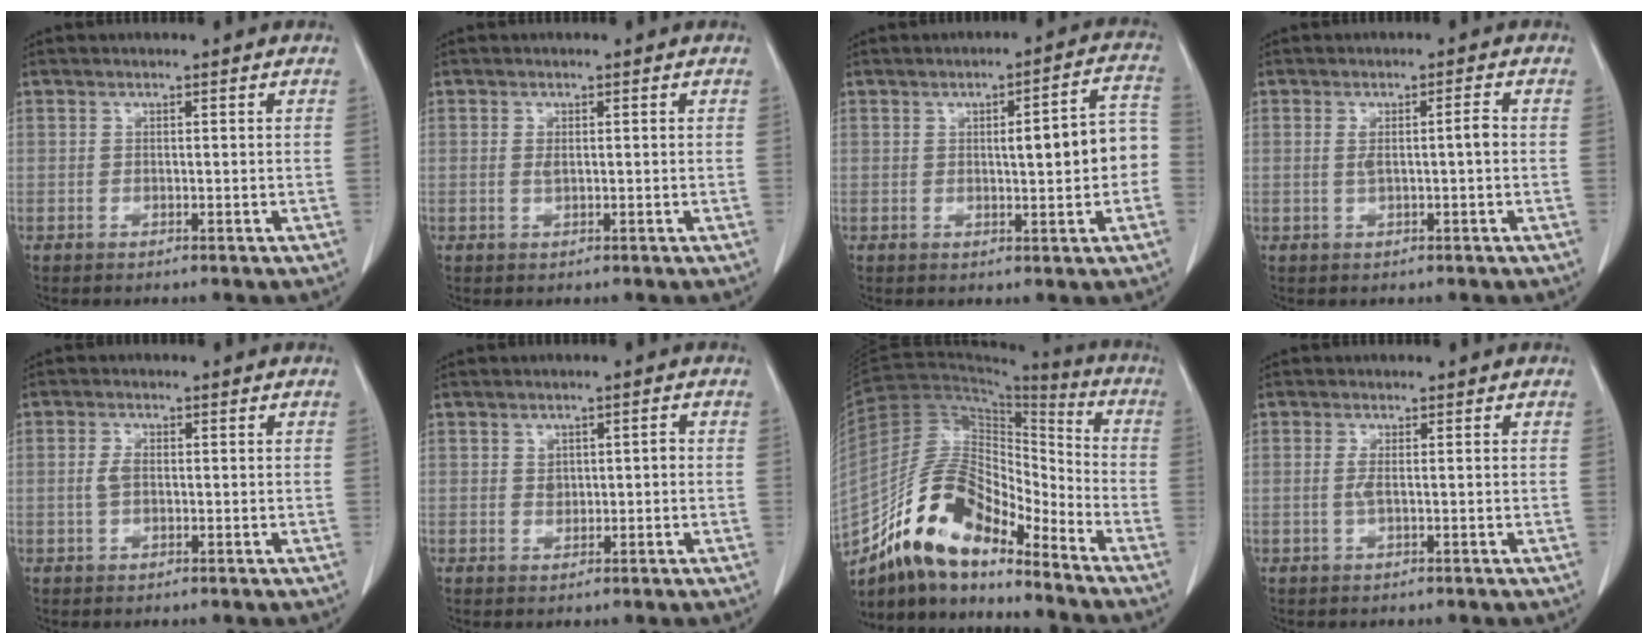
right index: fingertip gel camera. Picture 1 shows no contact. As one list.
[{"total": 0.9, "force": [0.3, 0.4, 0.8], "torque": [-0.014, 0.001, 0.007]}, {"total": 8.0, "force": [-0.3, 1.5, 7.9], "torque": [-0.101, 0.024, -0.003]}, {"total": 2.9, "force": [0.2, 0.2, 2.9], "torque": [-0.054, 0.011, 0.009]}, {"total": 2.2, "force": [-0.1, 1.2, 1.9], "torque": [-0.046, 0.005, -0.004]}, {"total": 2.0, "force": [0.3, 1.5, 1.4], "torque": [-0.019, 0.009, 0.011]}, {"total": 15.5, "force": [-12.2, 5.0, 8.1], "torque": [-0.148, 0.033, -0.223]}, {"total": 1.3, "force": [0.1, 0.1, 1.3], "torque": [-0.030, 0.000, 0.002]}]